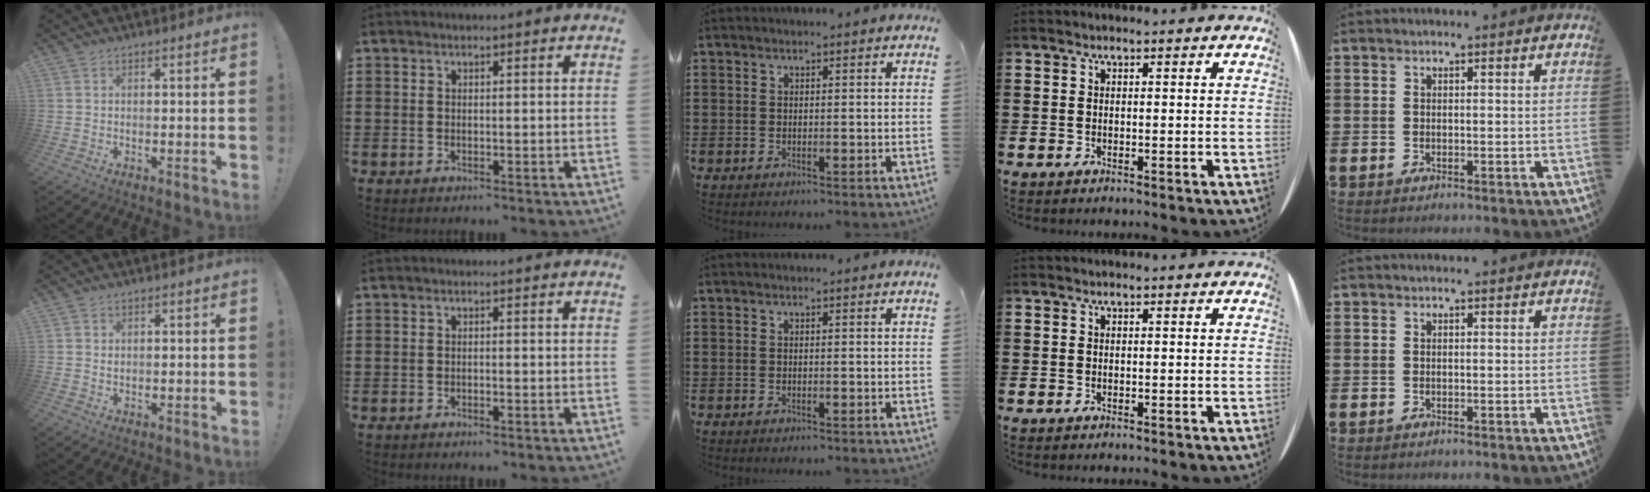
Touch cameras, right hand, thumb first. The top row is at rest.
{"thumb": {"total": 1.0, "force": [0.6, 0.7, -0.3], "torque": [0.004, 0.001, 0.012]}, "index": {"total": 0.7, "force": [-0.6, 0.1, 0.3], "torque": [-0.009, -0.005, -0.011]}}